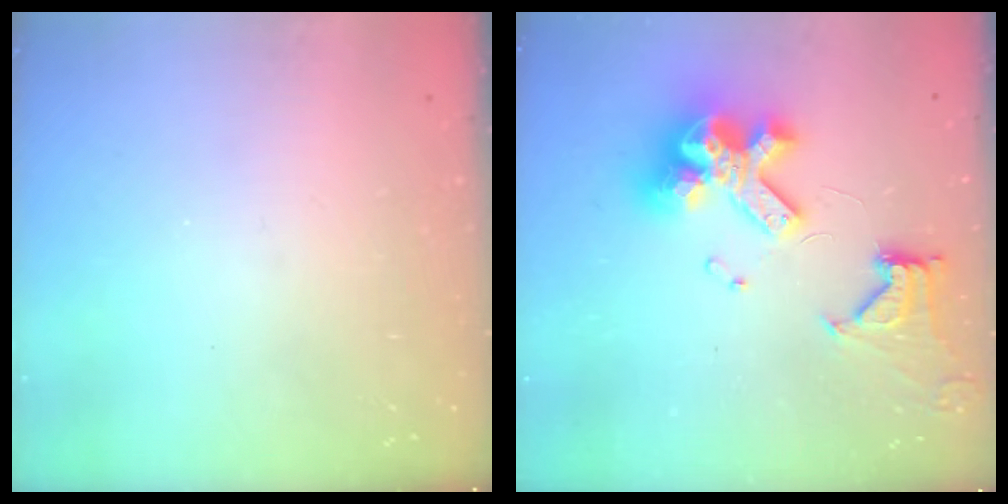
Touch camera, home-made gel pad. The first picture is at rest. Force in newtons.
{"total": 16.2, "press": 16.1, "slide": 1.8}